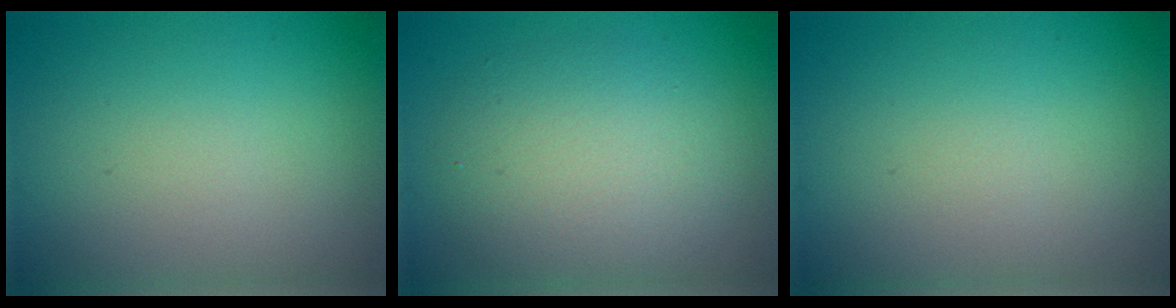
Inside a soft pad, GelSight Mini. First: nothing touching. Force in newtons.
{"total": 5.2, "press": 5.2, "slide": 0.2}
{"total": 0.0}